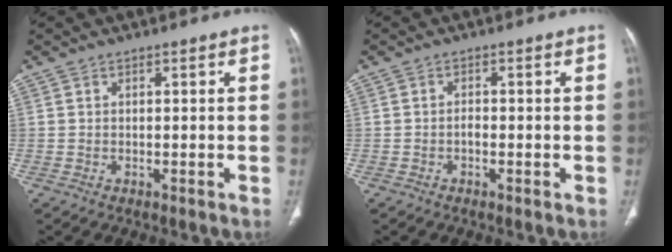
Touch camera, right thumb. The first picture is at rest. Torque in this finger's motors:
{"motor_torque": [0.40, 0.17, 0.05, -0.48, -0.06]}